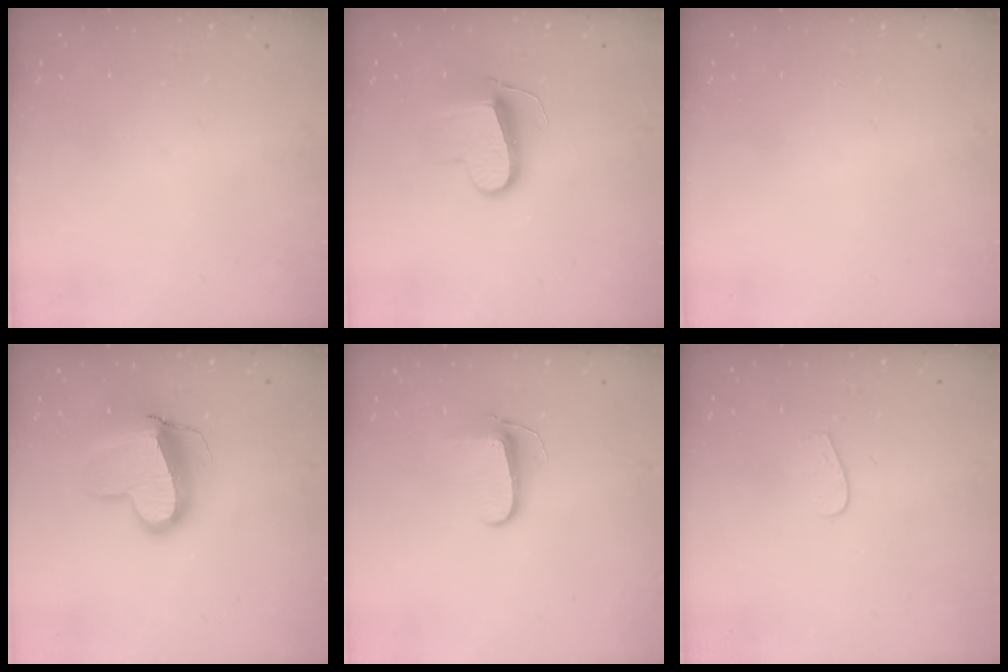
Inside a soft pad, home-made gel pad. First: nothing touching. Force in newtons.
{"total": 9.8, "press": 9.8, "slide": 0.3}
{"total": 0.0}
{"total": 14.4, "press": 14.3, "slide": 1.6}
{"total": 7.8, "press": 7.7, "slide": 1.1}
{"total": 3.1, "press": 3.1, "slide": 0.2}